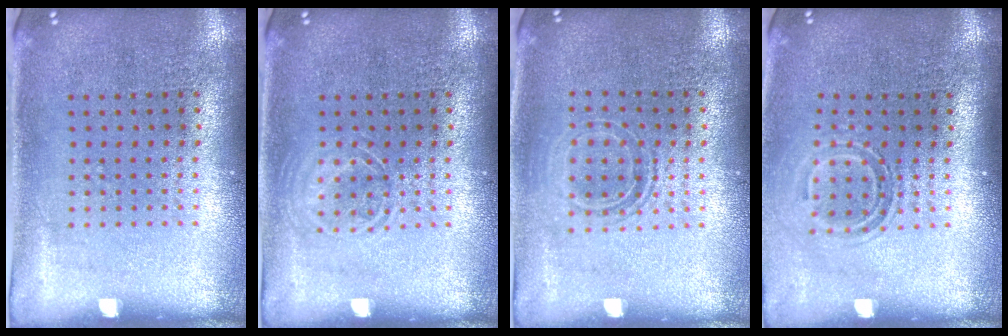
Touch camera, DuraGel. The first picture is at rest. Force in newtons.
{"total": 1.6, "press": 1.6, "slide": 0.2}
{"total": 1.4, "press": 1.2, "slide": 0.8}
{"total": 1.6, "press": 1.1, "slide": 1.2}